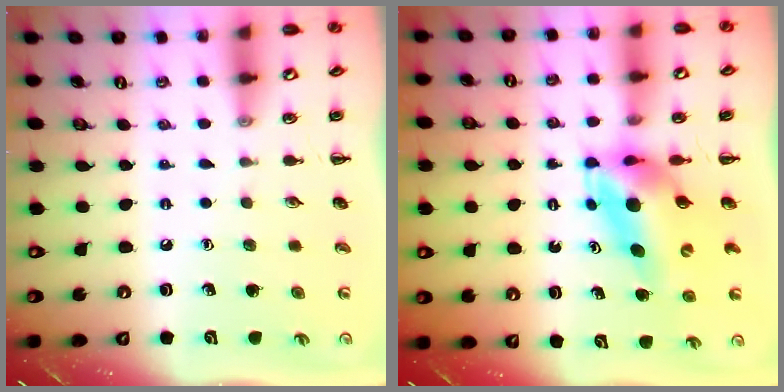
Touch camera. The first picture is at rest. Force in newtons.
{"total": 5.8, "press": 5.6, "slide": 1.5}